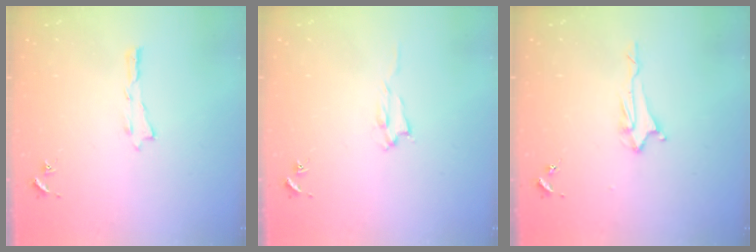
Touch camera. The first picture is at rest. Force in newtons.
{"total": 1.4, "press": 1.4, "slide": 0.2}
{"total": 2.0, "press": 2.0, "slide": 0.4}